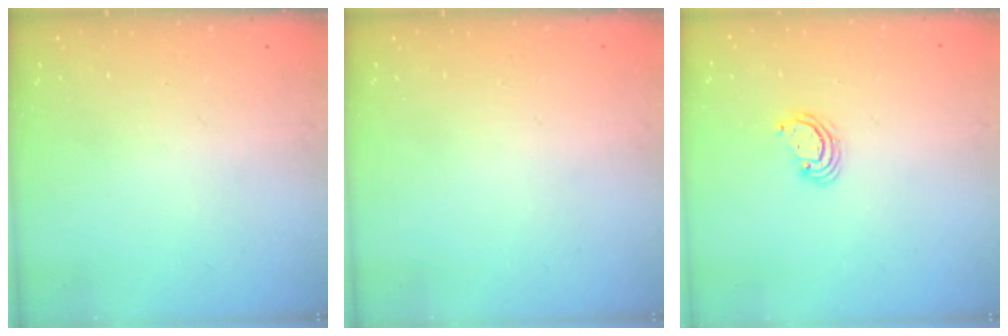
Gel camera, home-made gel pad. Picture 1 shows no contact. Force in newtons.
{"total": 0.0}
{"total": 2.5, "press": 2.5, "slide": 0.2}